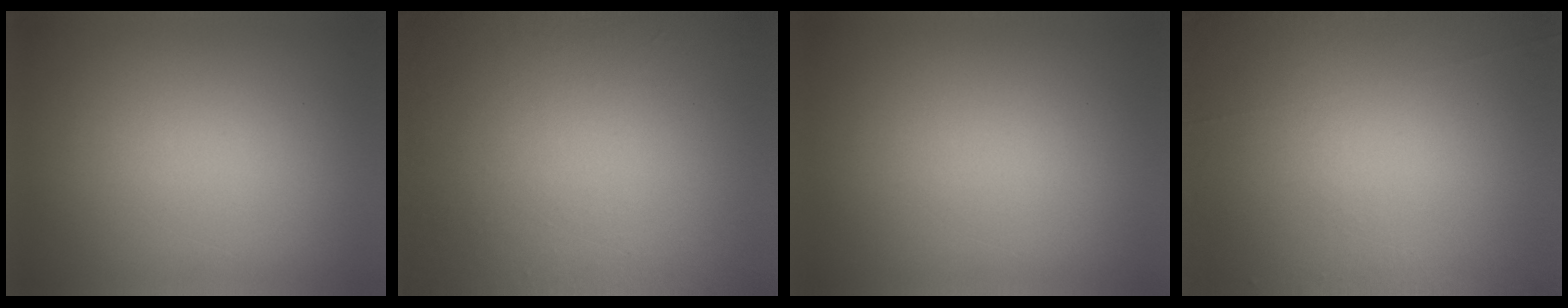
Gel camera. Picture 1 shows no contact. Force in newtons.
{"total": 5.5}
{"total": 0.0}
{"total": 4.5}